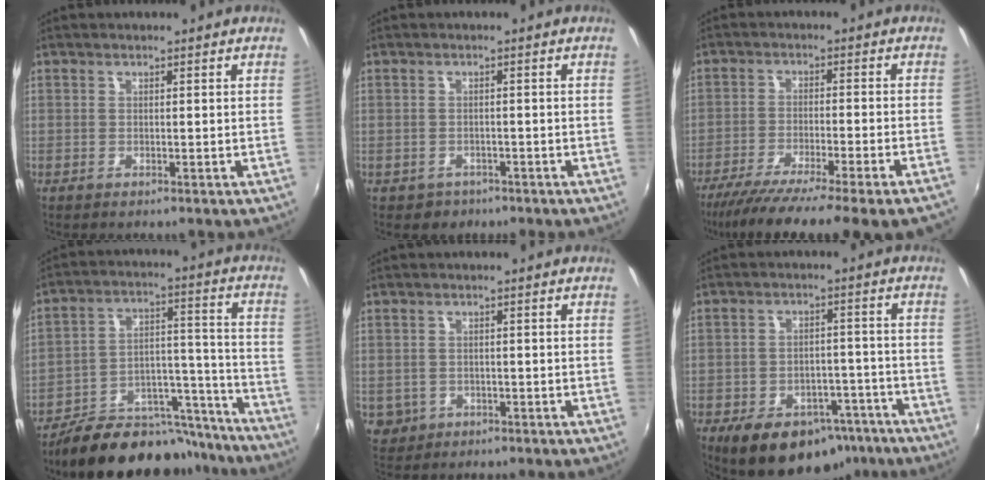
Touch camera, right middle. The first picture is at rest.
{"total": 2.9, "force": [-1.6, 2.4, 0.6], "torque": [-0.019, -0.003, -0.020]}
{"total": 17.0, "force": [-14.0, -0.6, 9.7], "torque": [-0.167, -0.060, -0.209]}
{"total": 19.7, "force": [-17.1, 7.6, 6.2], "torque": [-0.096, 0.050, -0.233]}
{"total": 4.8, "force": [-1.2, 4.4, 1.5], "torque": [-0.043, -0.003, -0.009]}
{"total": 16.1, "force": [-10.5, 9.5, 7.7], "torque": [-0.146, 0.017, -0.124]}